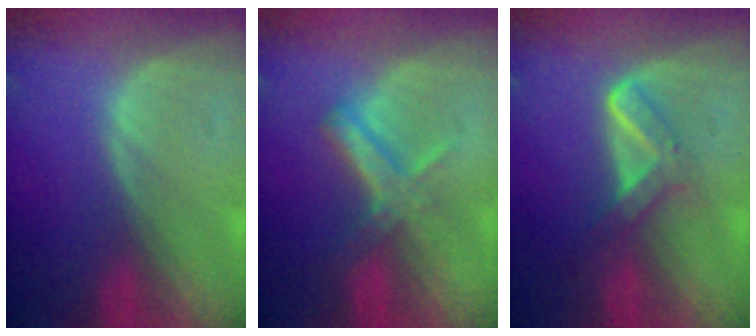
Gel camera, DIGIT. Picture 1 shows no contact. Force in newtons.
{"total": 5.6, "press": 5.2, "slide": 2.2}
{"total": 5.5, "press": 4.7, "slide": 2.8}